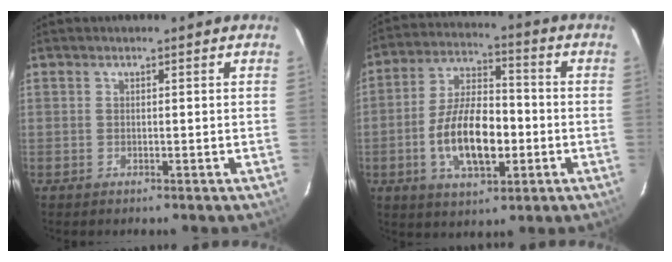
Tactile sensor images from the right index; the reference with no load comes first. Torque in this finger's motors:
{"motor_torque": [1.37, -0.19, 0.65, 0.19]}